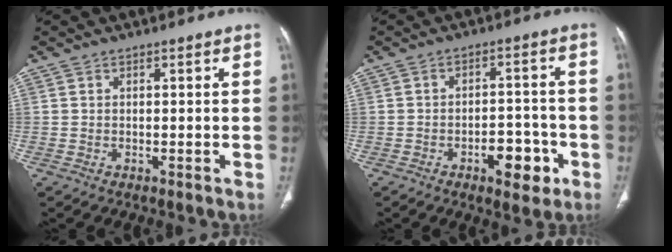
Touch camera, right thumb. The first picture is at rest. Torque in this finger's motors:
{"motor_torque": [0.98, 1.07, -0.10, 0.02, 0.04]}